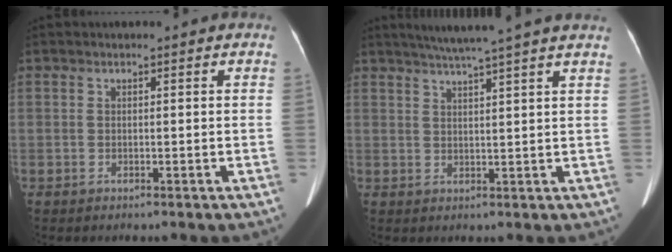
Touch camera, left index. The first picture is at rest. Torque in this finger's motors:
{"motor_torque": [0.76, -1.04, 0.02, 0.04]}